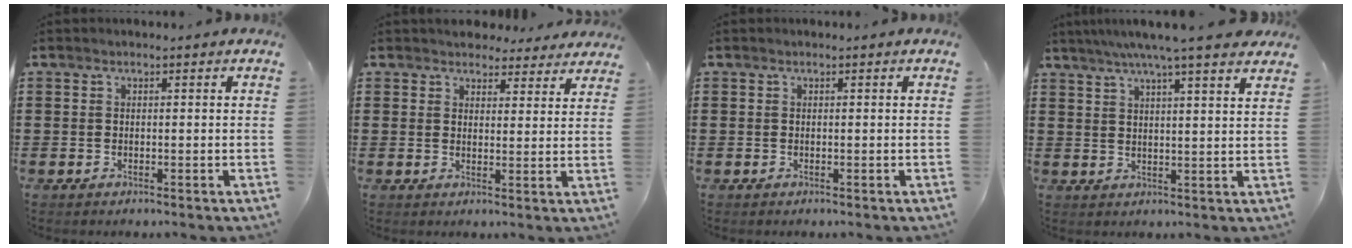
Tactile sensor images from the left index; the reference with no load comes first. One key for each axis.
{"total": 4.0, "fx": 3.8, "fy": 1.3, "fz": 0.5, "tx": -0.014, "ty": -0.011, "tz": 0.070}
{"total": 0.0}
{"total": 5.9, "fx": 4.8, "fy": -0.4, "fz": 3.4, "tx": -0.081, "ty": -0.014, "tz": 0.081}